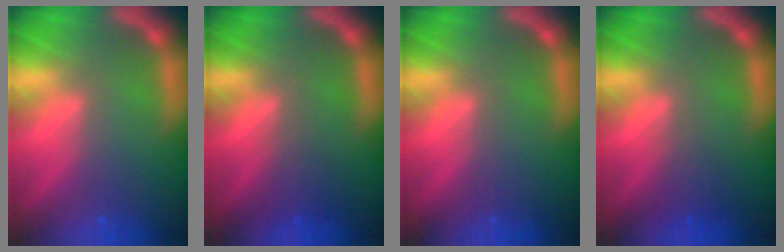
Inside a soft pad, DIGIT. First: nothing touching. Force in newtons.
{"total": 1.5}
{"total": 0.0}
{"total": 1.5}